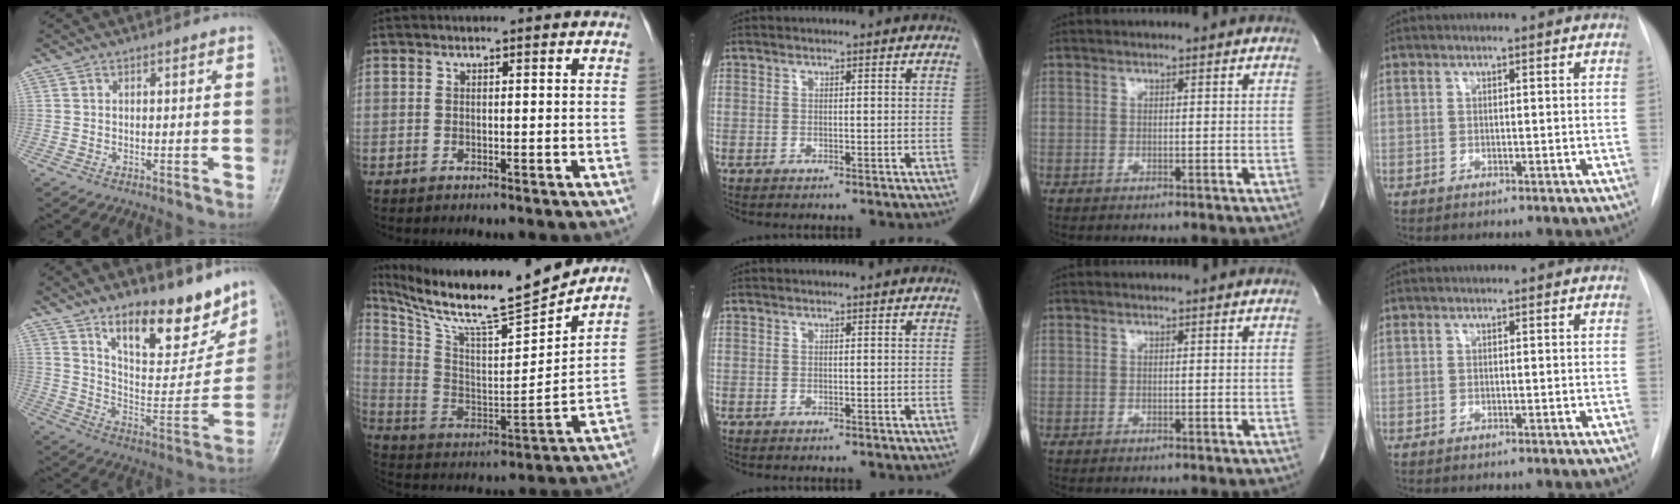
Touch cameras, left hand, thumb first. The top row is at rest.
{"thumb": {"total": 18.2, "force": [12.8, 7.1, 10.8], "torque": [-0.112, -0.088, 0.210]}, "index": {"total": 19.5, "force": [17.6, -0.6, 8.4], "torque": [-0.161, -0.028, 0.296]}}